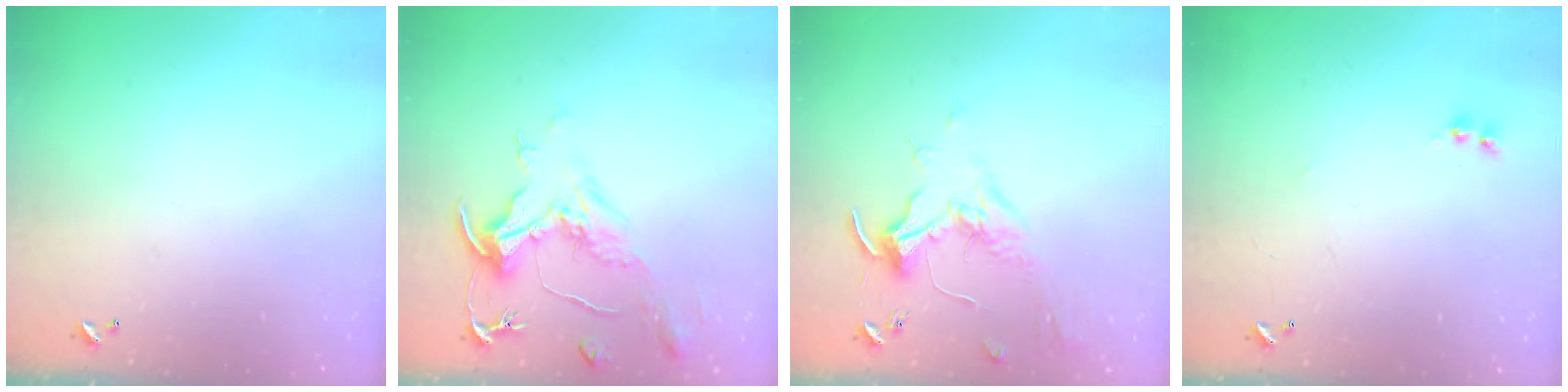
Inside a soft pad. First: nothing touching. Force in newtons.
{"total": 2.1, "press": 1.7, "slide": 1.3}
{"total": 1.7, "press": 1.5, "slide": 0.9}
{"total": 1.8, "press": 1.8, "slide": 0.3}